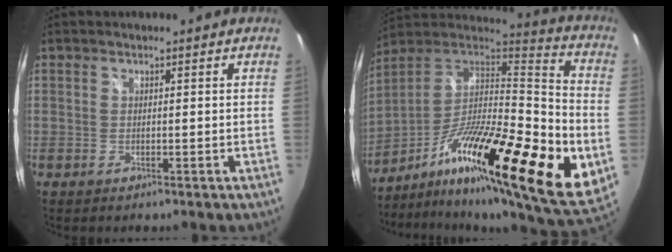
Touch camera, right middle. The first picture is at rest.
{"total": 32.3, "force": [-8.9, 8.8, 29.8], "torque": [-0.467, -0.027, -0.156]}